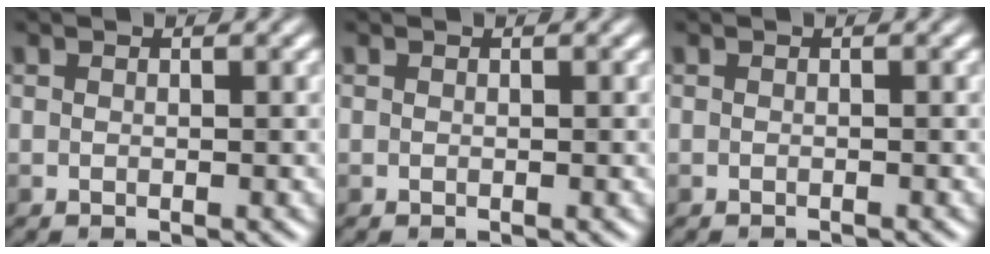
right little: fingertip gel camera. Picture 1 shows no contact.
{"total": 0.0}
{"total": 0.8, "force": [-0.8, 0.1, 0.2], "torque": [0.002, -0.002, -0.012]}